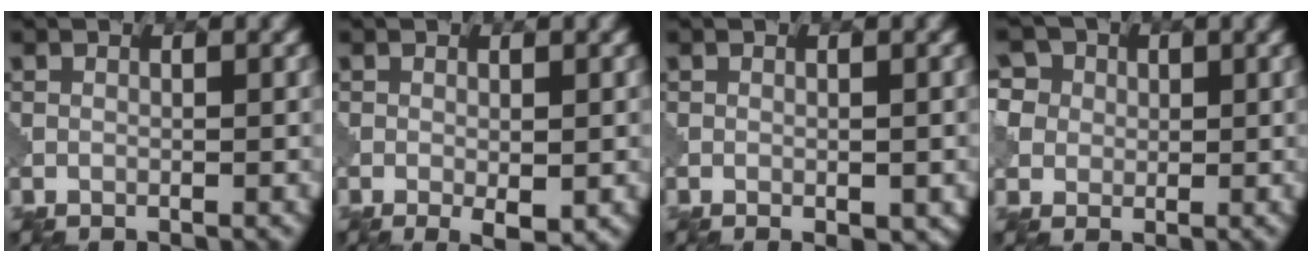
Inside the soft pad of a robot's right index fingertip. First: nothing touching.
{"total": 1.7, "force": [-0.9, -0.1, 1.5], "torque": [-0.030, -0.009, -0.008]}
{"total": 1.8, "force": [-0.9, 0.5, 1.5], "torque": [-0.008, -0.003, 0.000]}
{"total": 4.8, "force": [1.7, 4.3, 1.2], "torque": [-0.054, 0.021, 0.018]}